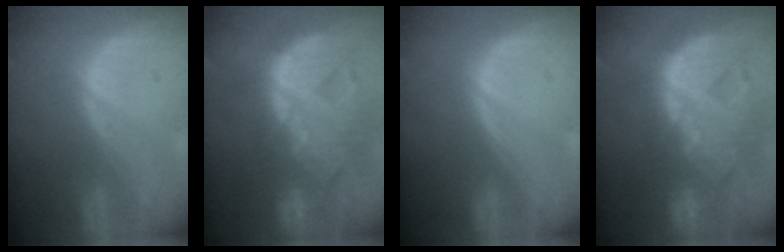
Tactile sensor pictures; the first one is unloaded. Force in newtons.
{"total": 13.8, "press": 11.7, "slide": 7.2}
{"total": 0.0}
{"total": 13.8, "press": 11.7, "slide": 7.2}